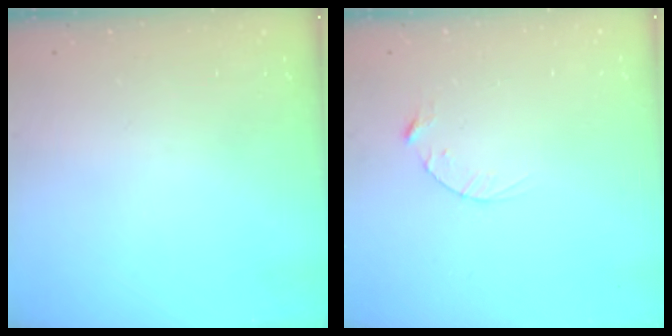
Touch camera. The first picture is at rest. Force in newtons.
{"total": 2.8, "press": 2.8, "slide": 0.4}